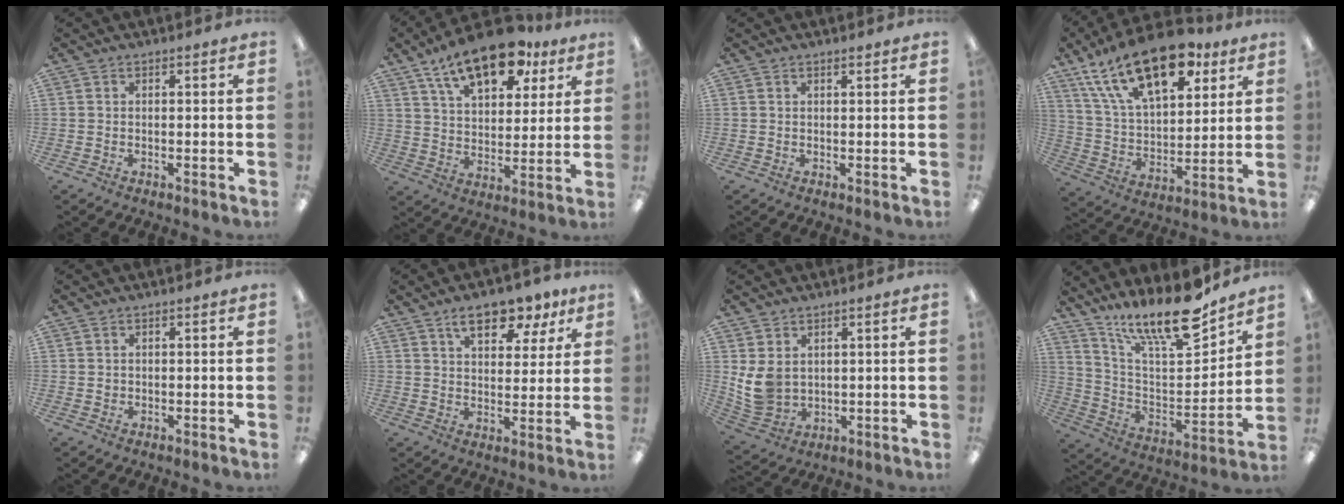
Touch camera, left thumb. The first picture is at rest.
{"total": 18.0, "force": [12.0, 8.6, 10.3], "torque": [-0.164, -0.056, 0.207]}
{"total": 0.7, "force": [0.6, 0.0, 0.3], "torque": [-0.005, 0.000, 0.011]}
{"total": 23.3, "force": [14.5, 11.2, 14.4], "torque": [-0.239, -0.069, 0.254]}
{"total": 0.6, "force": [0.2, 0.5, 0.2], "torque": [-0.004, 0.004, 0.002]}
{"total": 10.1, "force": [7.0, 4.6, 5.6], "torque": [-0.070, -0.033, 0.120]}
{"total": 7.5, "force": [2.3, 5.7, 4.3], "torque": [-0.112, -0.006, 0.047]}
{"total": 18.7, "force": [15.0, 4.5, 10.3], "torque": [-0.183, -0.108, 0.255]}